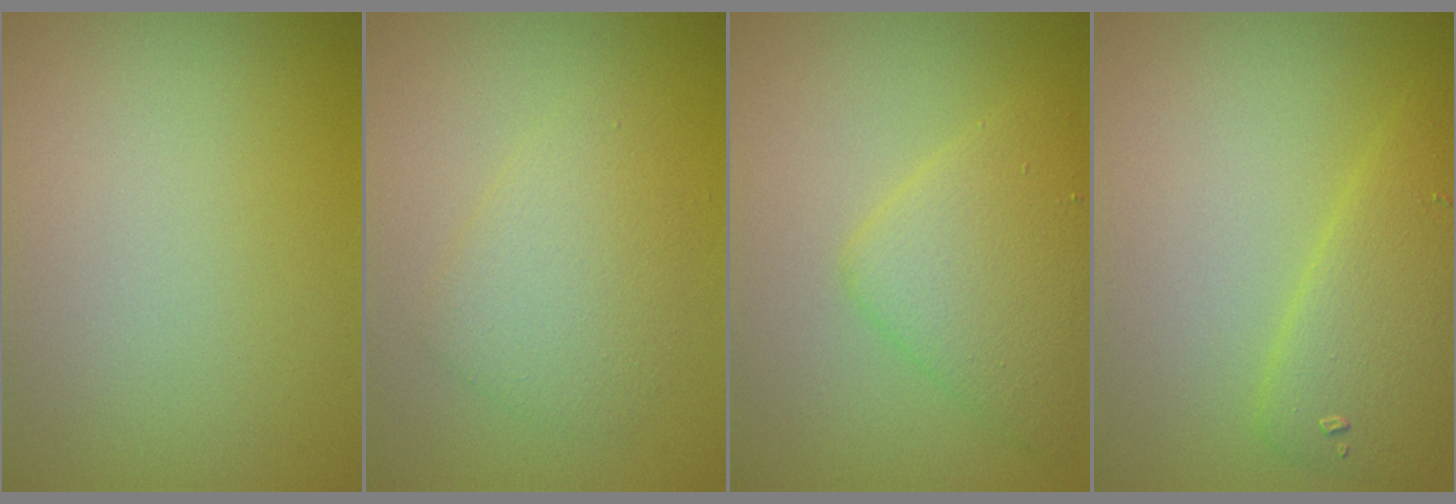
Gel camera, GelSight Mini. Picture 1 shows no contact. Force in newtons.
{"total": 3.2, "press": 3.2, "slide": 0.0}
{"total": 4.4, "press": 4.4, "slide": 0.0}
{"total": 3.7, "press": 3.7, "slide": 0.2}